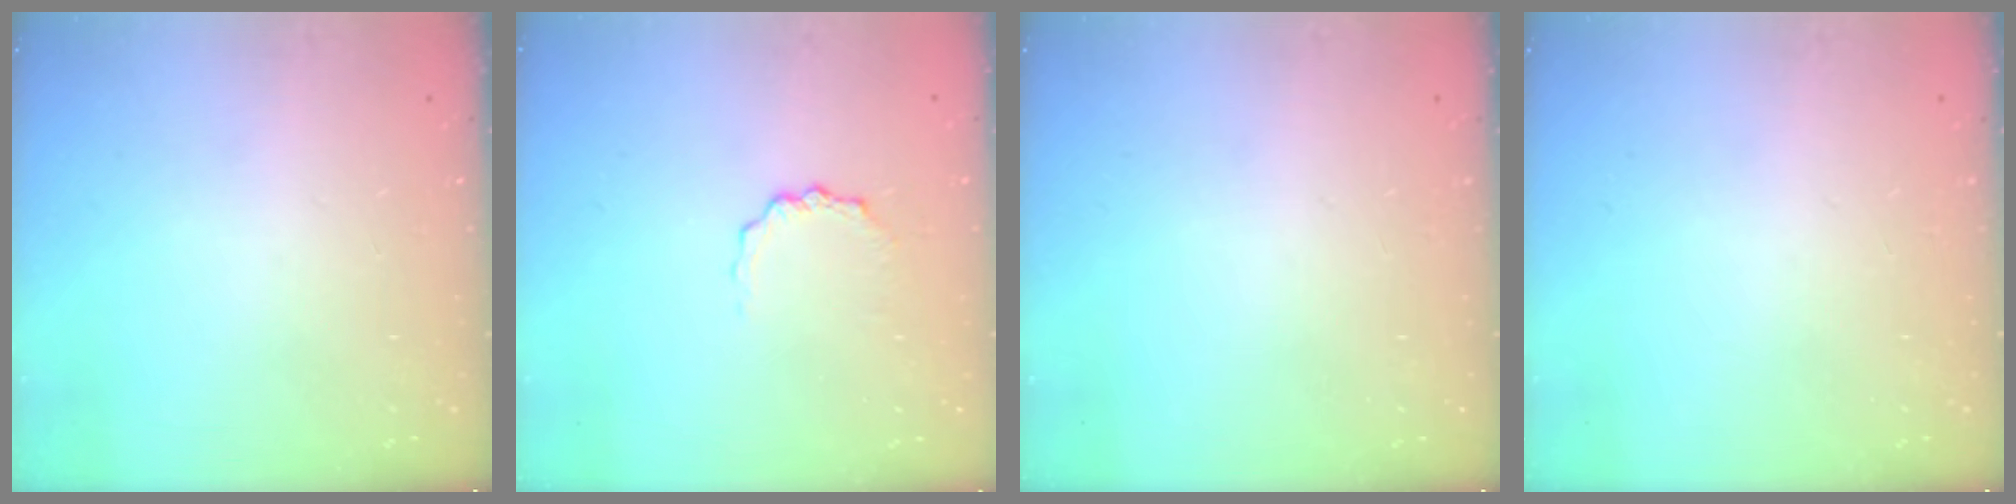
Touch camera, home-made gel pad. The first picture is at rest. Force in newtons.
{"total": 2.3, "press": 2.2, "slide": 0.3}
{"total": 0.0}
{"total": 0.0}